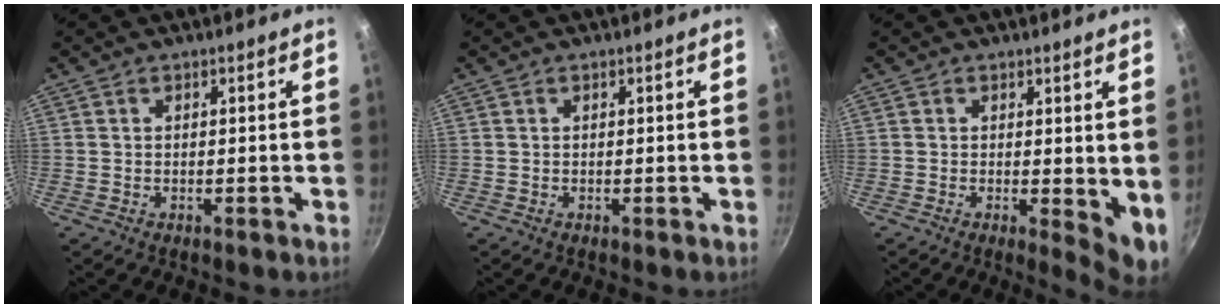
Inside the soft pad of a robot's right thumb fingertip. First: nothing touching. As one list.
[{"total": 0.0}, {"total": 5.8, "force": [0.3, 2.2, 5.4], "torque": [-0.064, -0.012, 0.006]}]